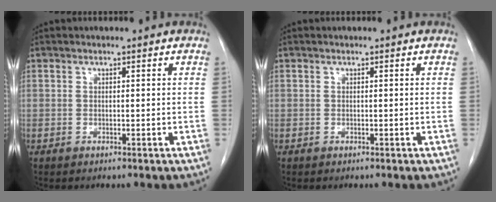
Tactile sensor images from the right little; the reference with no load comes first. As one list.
[{"total": 0.0}]